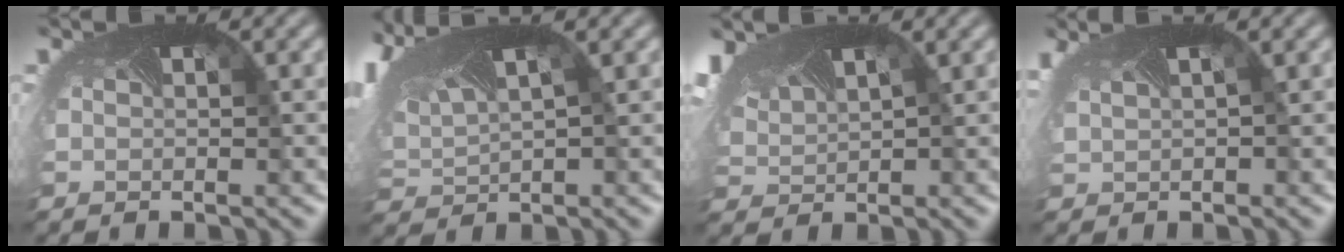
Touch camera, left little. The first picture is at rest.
{"total": 10.0, "force": [4.3, 4.4, 7.8], "torque": [-0.172, 0.029, 0.080]}
{"total": 7.9, "force": [4.6, 3.9, 5.1], "torque": [-0.127, 0.028, 0.077]}
{"total": 5.5, "force": [2.1, 2.7, 4.3], "torque": [-0.106, 0.028, 0.041]}